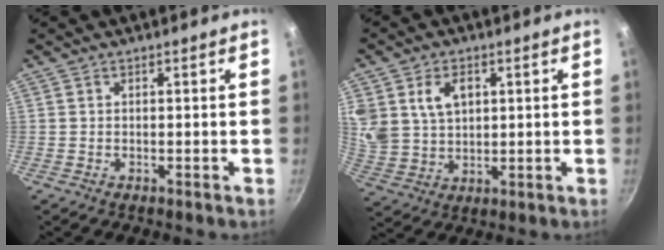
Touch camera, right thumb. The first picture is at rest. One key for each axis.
{"total": 10.7, "fx": 3.7, "fy": 7.9, "fz": 6.2, "tx": -0.107, "ty": -0.013, "tz": 0.079}